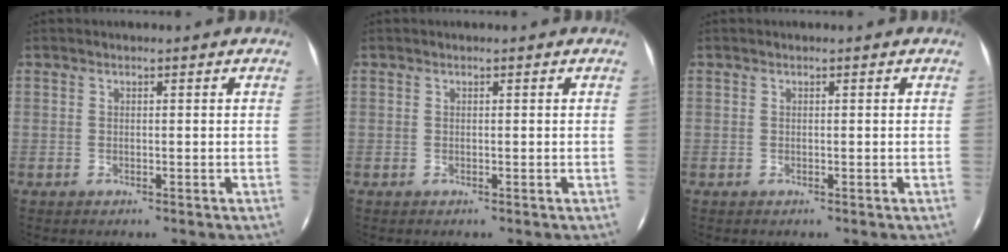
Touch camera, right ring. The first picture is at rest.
{"total": 0.0}
{"total": 0.0}